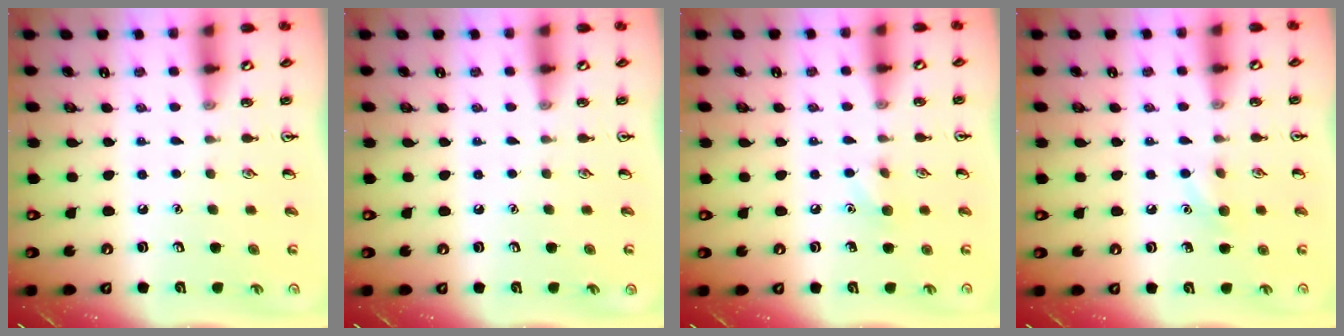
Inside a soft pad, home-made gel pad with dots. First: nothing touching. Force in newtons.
{"total": 0.0}
{"total": 6.2, "press": 6.0, "slide": 1.4}
{"total": 6.5, "press": 6.2, "slide": 1.9}